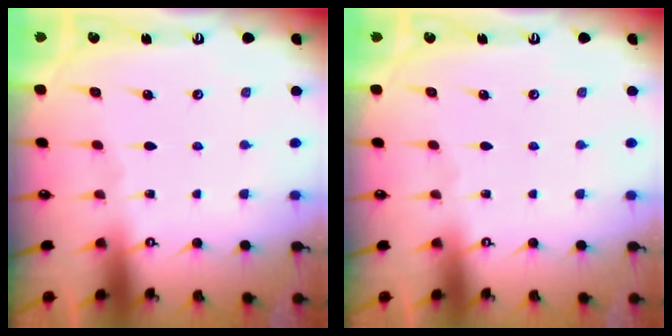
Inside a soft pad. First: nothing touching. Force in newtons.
{"total": 0.0}